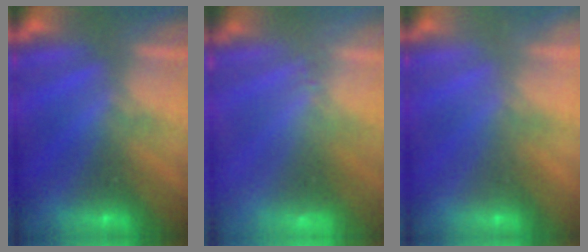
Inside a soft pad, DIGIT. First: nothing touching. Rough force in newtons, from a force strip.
{"total": 2.4}
{"total": 2.0}